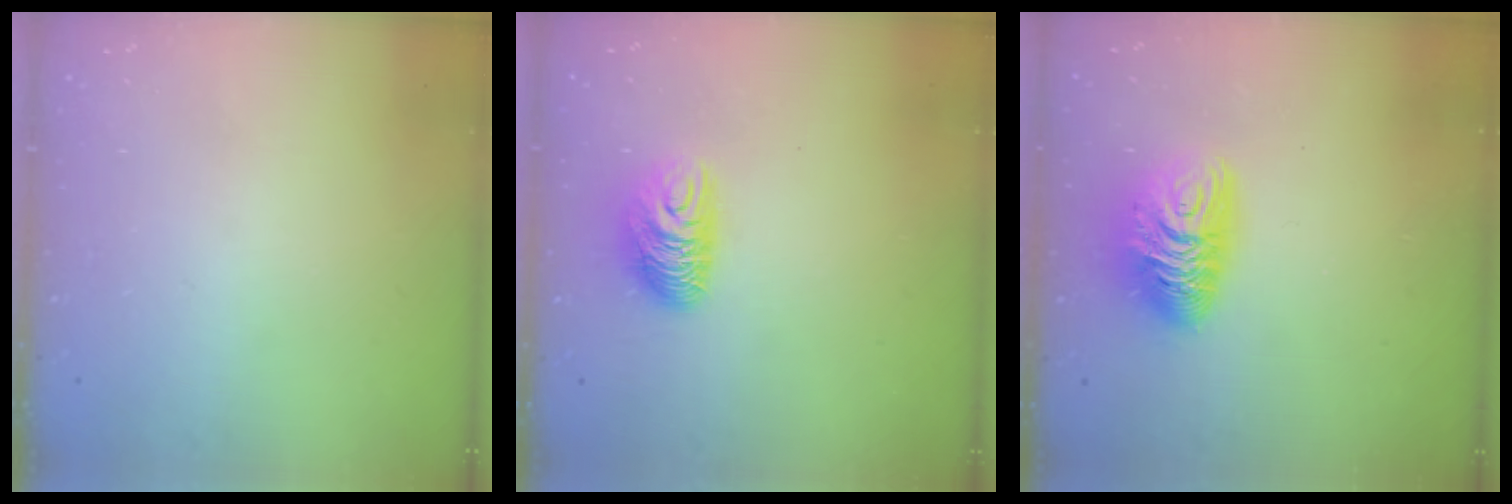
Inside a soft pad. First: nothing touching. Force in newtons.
{"total": 9.3, "press": 9.2, "slide": 0.7}
{"total": 11.0, "press": 11.0, "slide": 0.9}